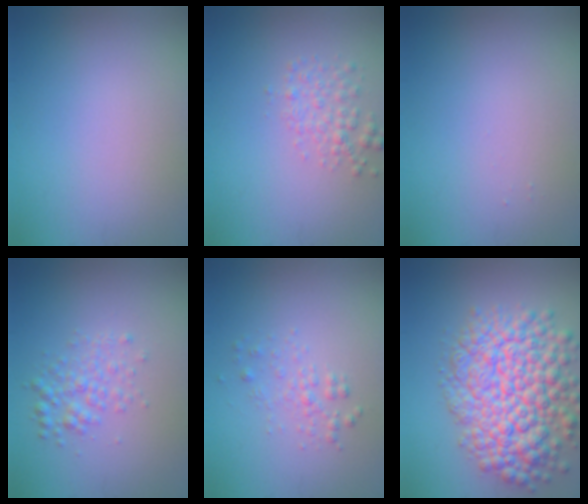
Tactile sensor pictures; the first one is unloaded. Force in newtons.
{"total": 2.0, "press": 2.0, "slide": 0.1}
{"total": 0.0}
{"total": 2.2, "press": 2.2, "slide": 0.0}
{"total": 1.3, "press": 1.3, "slide": 0.1}
{"total": 9.6, "press": 9.6, "slide": 0.4}